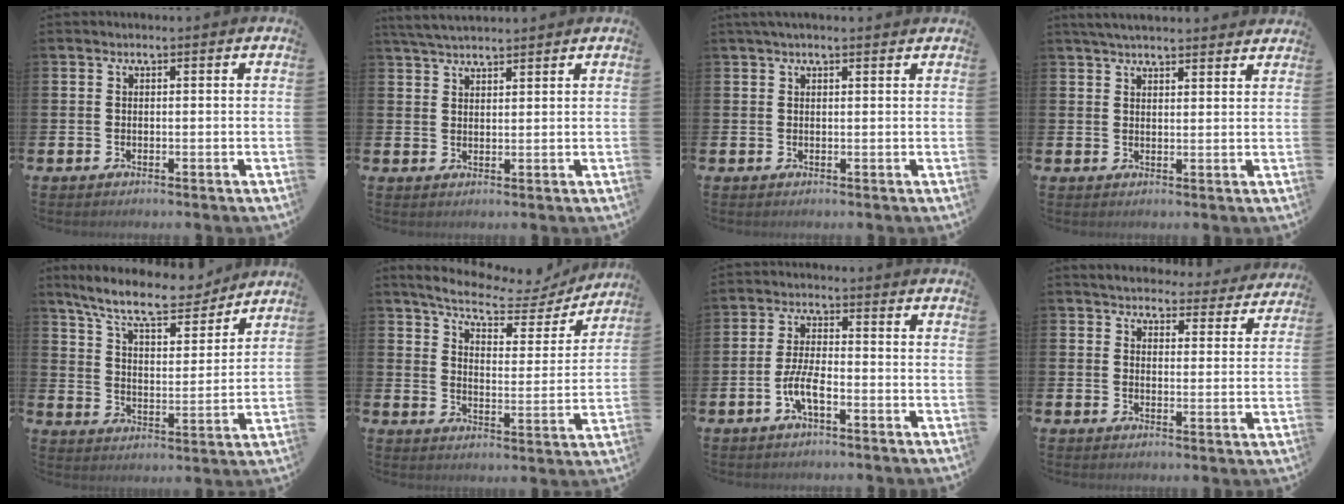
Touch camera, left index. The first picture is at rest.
{"total": 3.9, "force": [3.7, 0.5, 1.0], "torque": [-0.027, -0.010, 0.069]}
{"total": 1.4, "force": [1.2, 0.1, 0.8], "torque": [-0.015, 0.003, 0.021]}
{"total": 4.0, "force": [3.8, 0.4, 1.0], "torque": [-0.026, -0.011, 0.071]}
{"total": 10.2, "force": [9.3, 2.2, 3.8], "torque": [-0.096, -0.059, 0.161]}
{"total": 7.0, "force": [6.2, 1.9, 2.5], "torque": [-0.072, -0.042, 0.101]}
{"total": 4.5, "force": [-1.8, 1.3, 3.9], "torque": [-0.089, 0.001, -0.037]}
{"total": 4.4, "force": [4.2, 1.1, 0.2], "torque": [-0.010, -0.031, 0.073]}